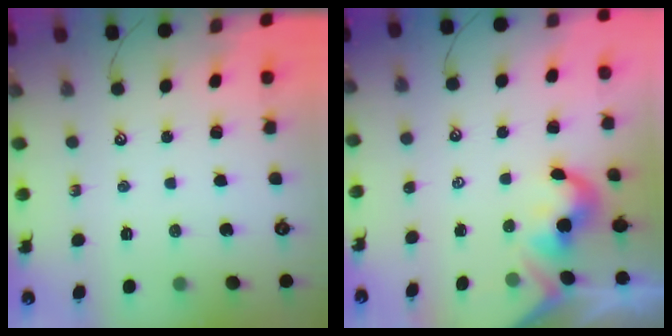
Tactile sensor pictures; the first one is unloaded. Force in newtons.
{"total": 2.1, "press": 2.0, "slide": 0.5}